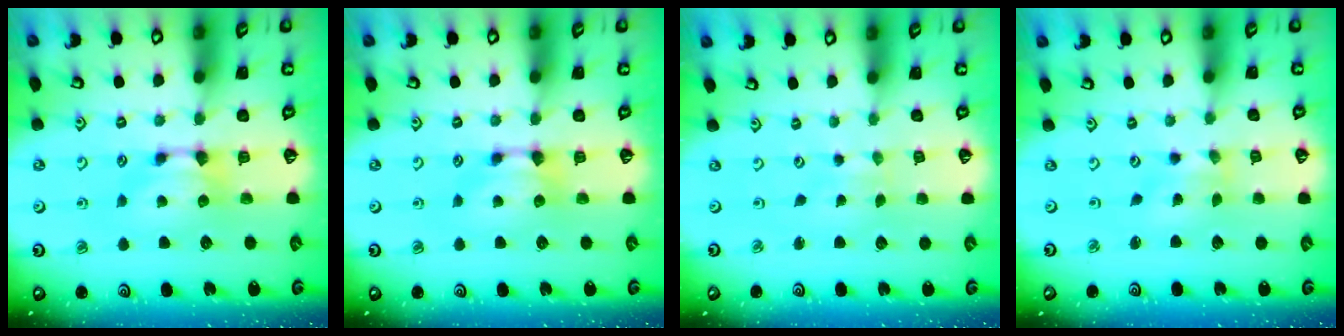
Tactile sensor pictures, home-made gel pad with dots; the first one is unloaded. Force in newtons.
{"total": 0.0}
{"total": 4.3, "press": 4.3, "slide": 0.2}
{"total": 2.6, "press": 2.5, "slide": 0.9}